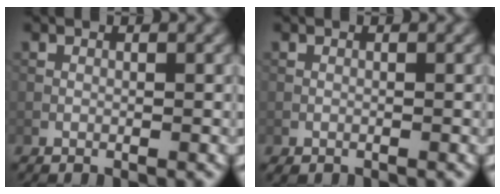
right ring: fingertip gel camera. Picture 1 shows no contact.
{"total": 0.7, "force": [-0.6, 0.3, 0.2], "torque": [-0.004, -0.004, -0.007]}